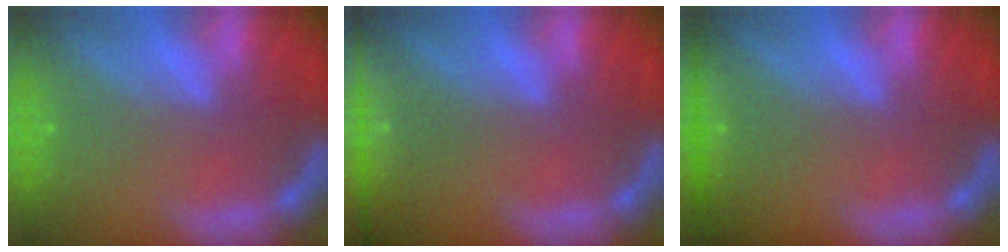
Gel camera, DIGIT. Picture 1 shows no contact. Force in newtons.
{"total": 6.5}
{"total": 1.4}